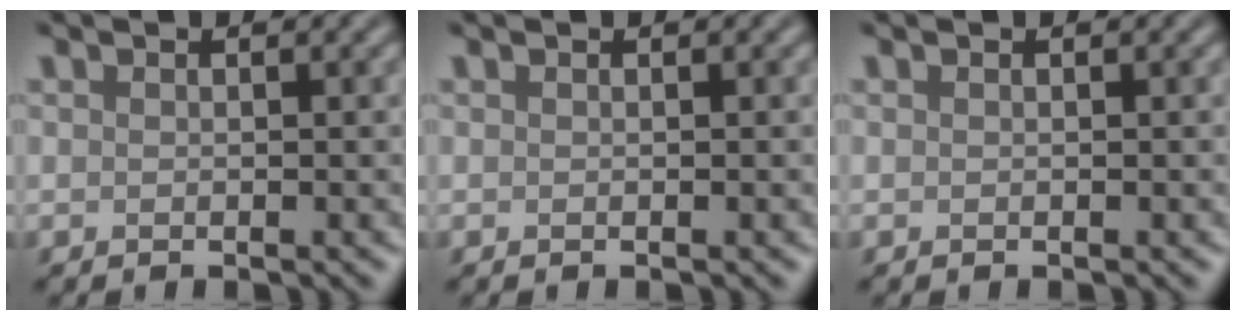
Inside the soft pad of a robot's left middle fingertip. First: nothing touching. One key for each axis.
{"total": 0.0}
{"total": 0.0}